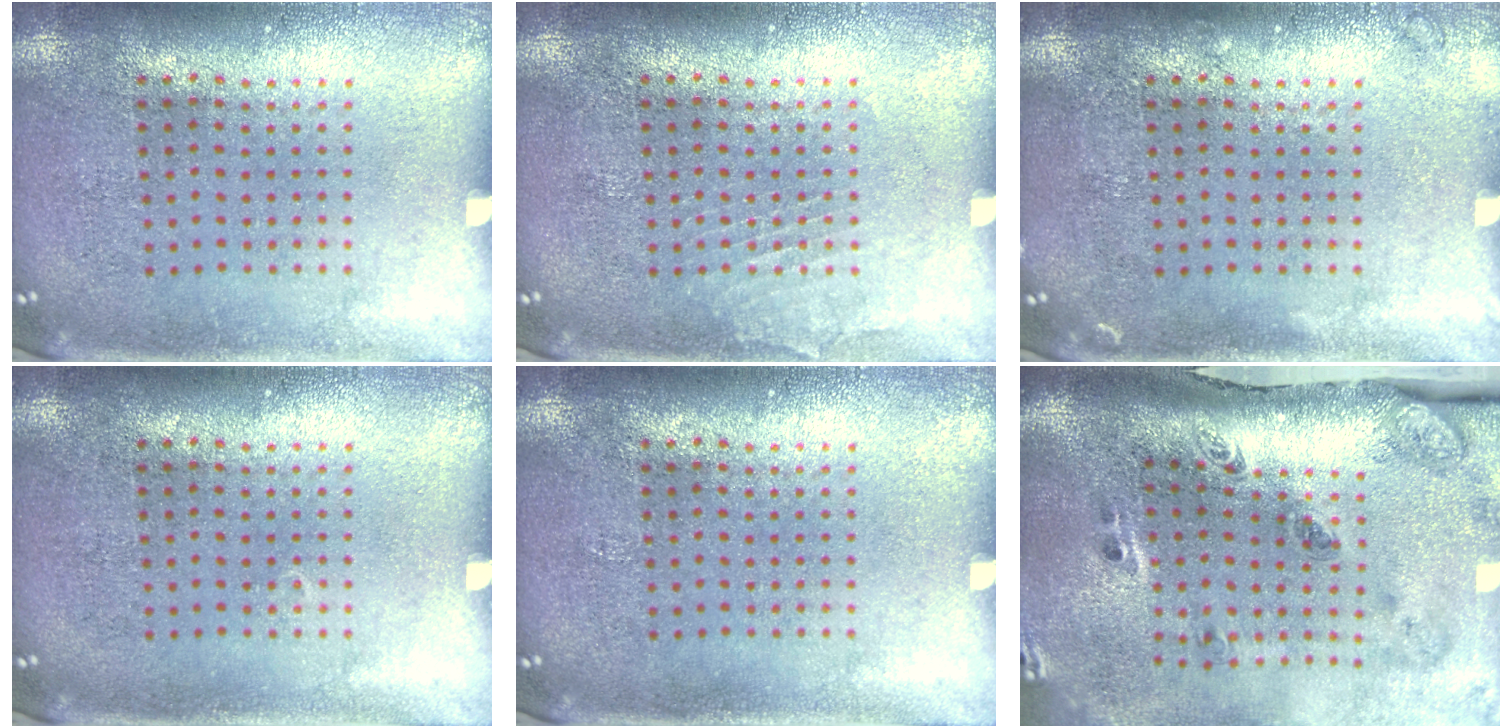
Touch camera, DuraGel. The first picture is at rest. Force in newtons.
{"total": 1.0, "press": 1.0, "slide": 0.1}
{"total": 0.7, "press": 0.7, "slide": 0.2}
{"total": 0.0}
{"total": 0.0}
{"total": 3.4, "press": 2.0, "slide": 2.7}